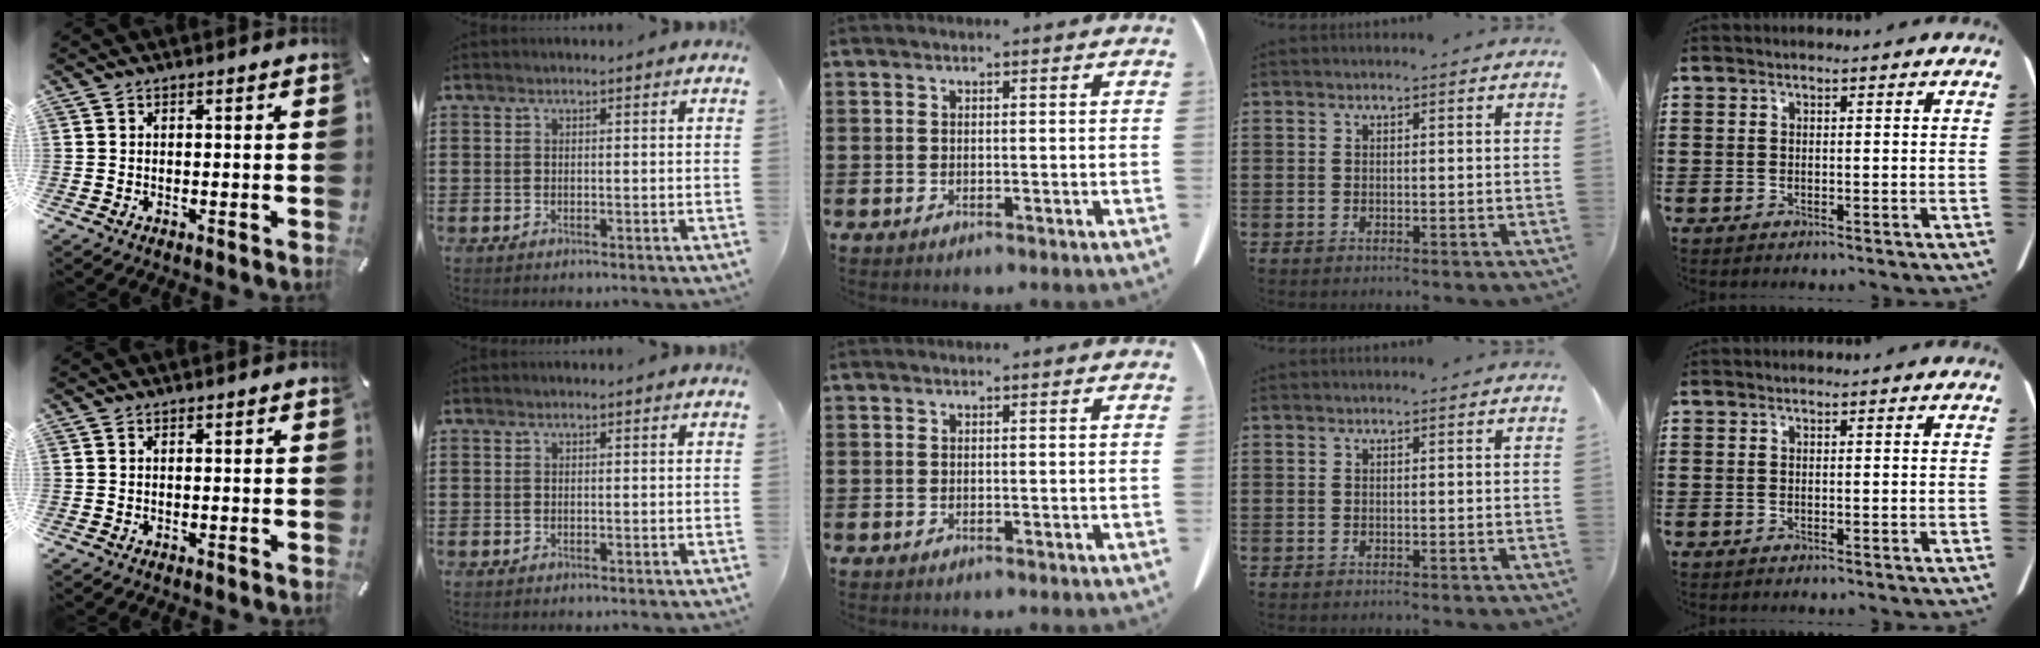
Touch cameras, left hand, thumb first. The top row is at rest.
{}